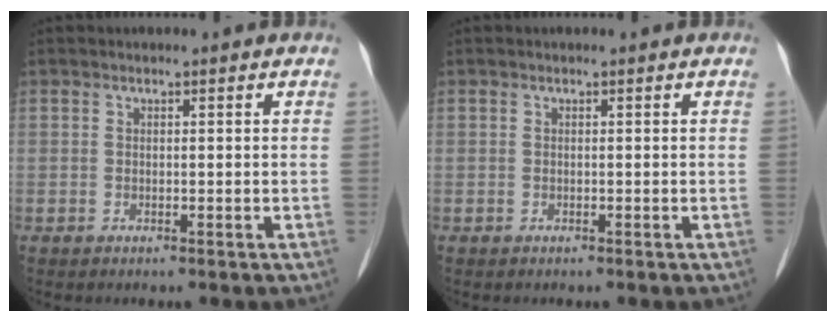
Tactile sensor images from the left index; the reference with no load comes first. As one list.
[{"total": 0.0}]